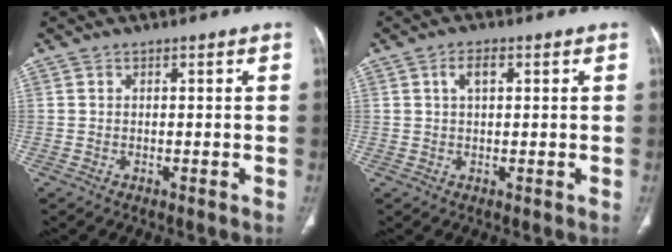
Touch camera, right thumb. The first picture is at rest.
{"total": 2.6, "force": [0.9, 1.3, 2.1], "torque": [-0.041, 0.007, 0.017]}